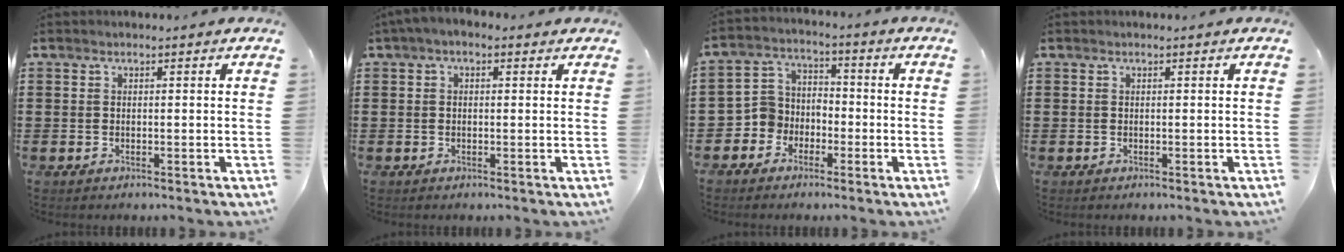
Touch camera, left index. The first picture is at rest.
{"total": 1.5, "force": [-0.1, 1.0, 1.1], "torque": [-0.023, 0.007, -0.003]}
{"total": 5.1, "force": [-3.1, 4.0, 0.2], "torque": [-0.033, 0.005, -0.069]}
{"total": 0.0}